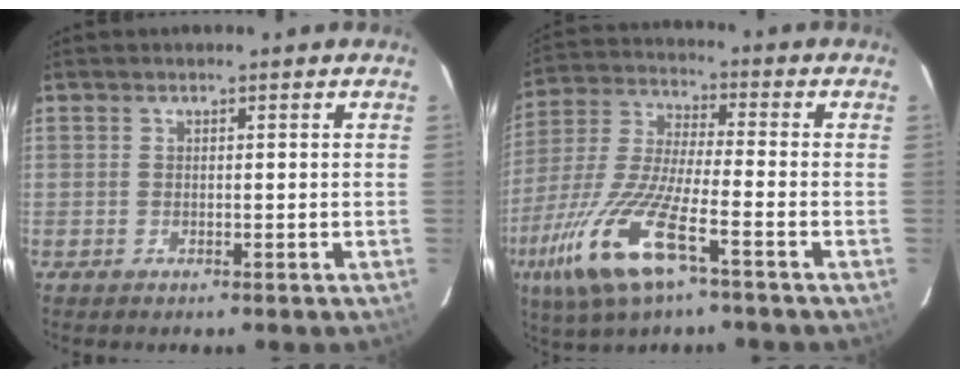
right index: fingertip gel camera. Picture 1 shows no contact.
{"total": 18.1, "force": [-9.1, 4.3, 15.1], "torque": [-0.329, -0.037, -0.180]}